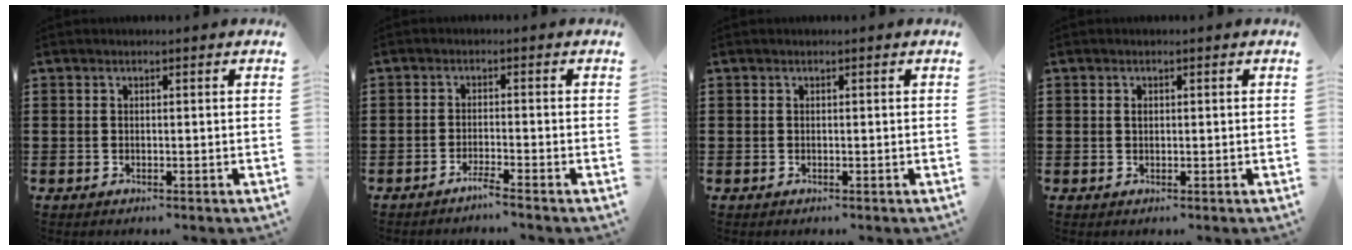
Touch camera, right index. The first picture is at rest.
{"total": 2.1, "force": [-1.8, -0.4, 0.9], "torque": [-0.016, -0.002, -0.034]}
{"total": 0.0}
{"total": 0.7, "force": [0.2, 0.5, 0.5], "torque": [-0.011, 0.000, 0.004]}